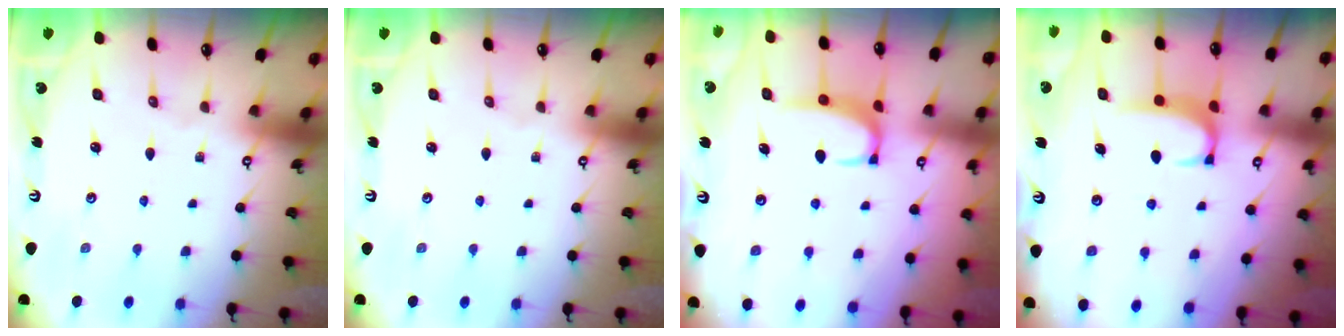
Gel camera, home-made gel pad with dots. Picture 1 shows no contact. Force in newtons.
{"total": 0.0}
{"total": 3.8, "press": 3.8, "slide": 0.5}
{"total": 1.8, "press": 1.7, "slide": 0.5}